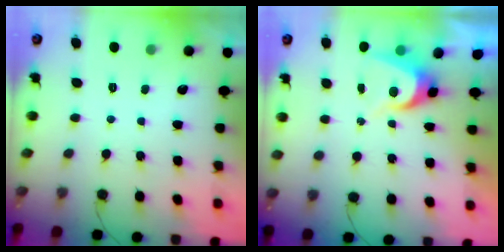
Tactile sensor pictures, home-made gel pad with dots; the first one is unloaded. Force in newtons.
{"total": 6.4, "press": 6.4, "slide": 0.5}